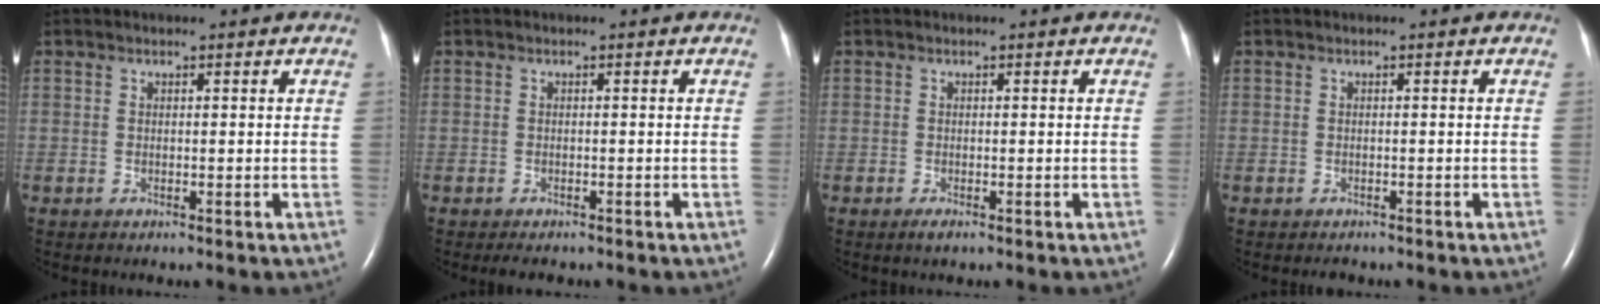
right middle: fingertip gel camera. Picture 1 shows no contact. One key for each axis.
{"total": 1.9, "fx": -1.6, "fy": 0.6, "fz": 0.8, "tx": -0.013, "ty": -0.004, "tz": -0.015}
{"total": 0.9, "fx": -0.6, "fy": 0.2, "fz": 0.7, "tx": -0.015, "ty": -0.003, "tz": -0.009}
{"total": 0.8, "fx": -0.7, "fy": 0.3, "fz": 0.1, "tx": -0.006, "ty": -0.002, "tz": -0.009}